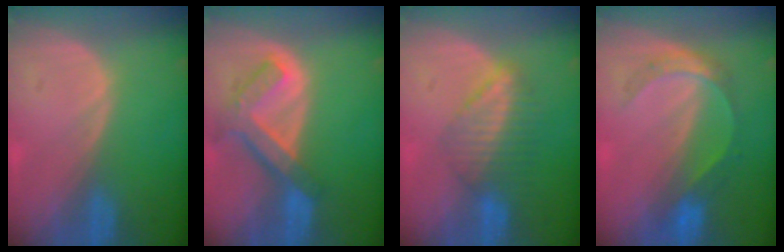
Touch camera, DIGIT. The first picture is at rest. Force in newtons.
{"total": 7.5, "press": 6.4, "slide": 3.8}
{"total": 6.6, "press": 5.9, "slide": 2.8}
{"total": 5.3, "press": 5.0, "slide": 1.6}